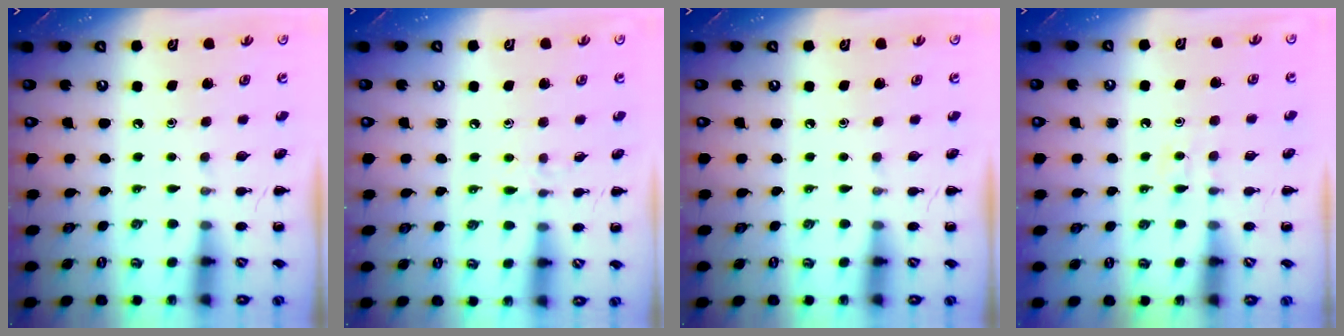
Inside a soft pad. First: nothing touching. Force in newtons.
{"total": 5.9, "press": 5.6, "slide": 1.7}
{"total": 0.0}
{"total": 3.7, "press": 3.5, "slide": 1.2}